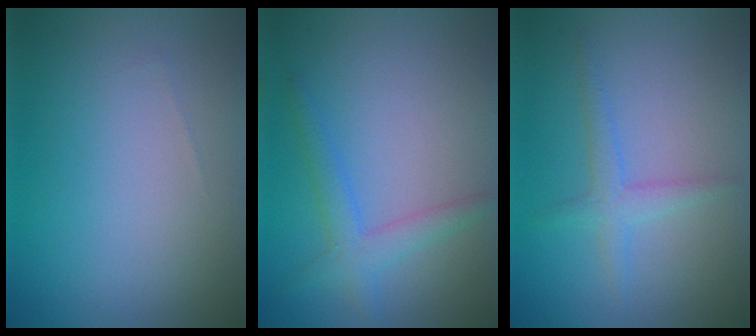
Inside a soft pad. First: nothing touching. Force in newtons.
{"total": 2.5, "press": 2.5, "slide": 0.1}
{"total": 2.0, "press": 2.0, "slide": 0.0}